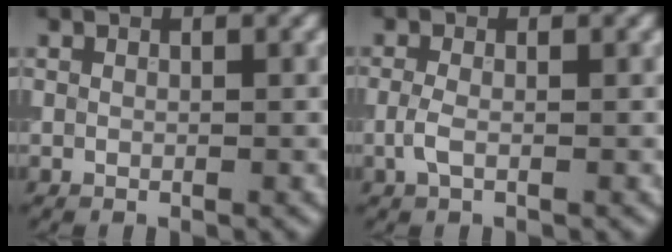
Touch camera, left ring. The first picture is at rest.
{"total": 1.5, "force": [-0.5, 0.6, 1.2], "torque": [-0.031, 0.000, -0.016]}